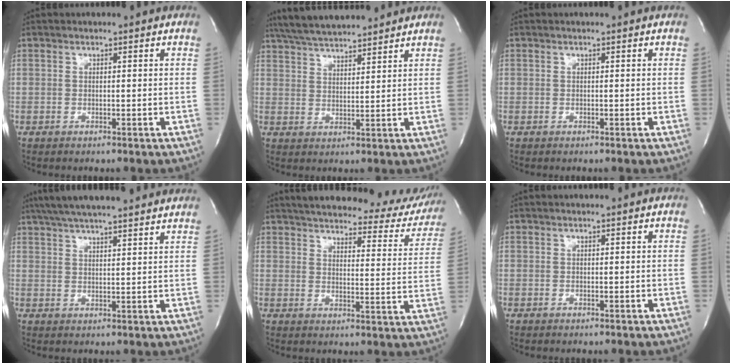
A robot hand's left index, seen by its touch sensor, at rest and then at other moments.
{"total": 12.2, "force": [11.1, 1.5, 4.9], "torque": [-0.093, 0.024, 0.180]}
{"total": 0.0}
{"total": 18.2, "force": [15.8, 1.8, 8.8], "torque": [-0.152, 0.045, 0.219]}
{"total": 25.8, "force": [23.3, 6.3, 9.1], "torque": [-0.129, -0.048, 0.265]}
{"total": 0.0}